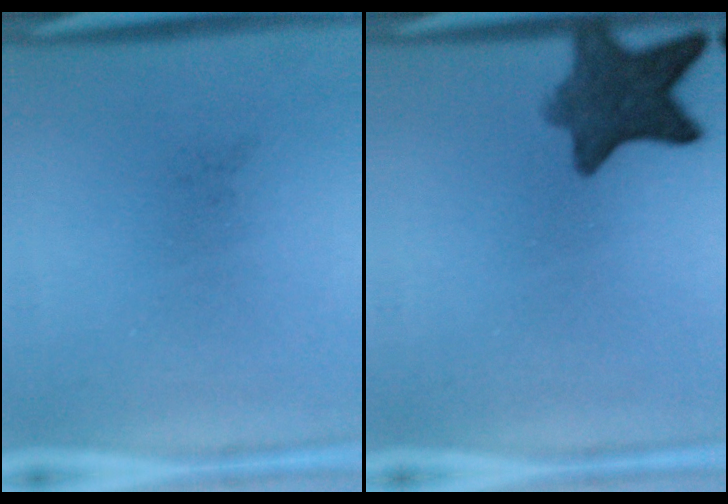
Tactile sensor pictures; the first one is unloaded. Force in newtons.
{"total": 9.1}